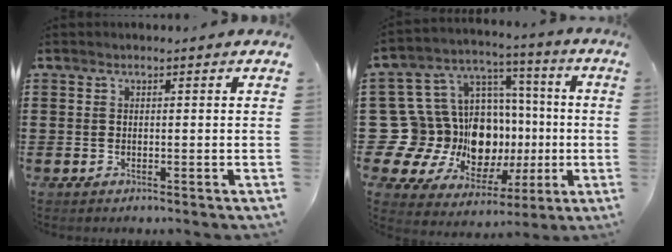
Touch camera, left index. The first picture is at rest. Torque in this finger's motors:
{"motor_torque": [1.92, 0.22, 0.58, 0.04]}